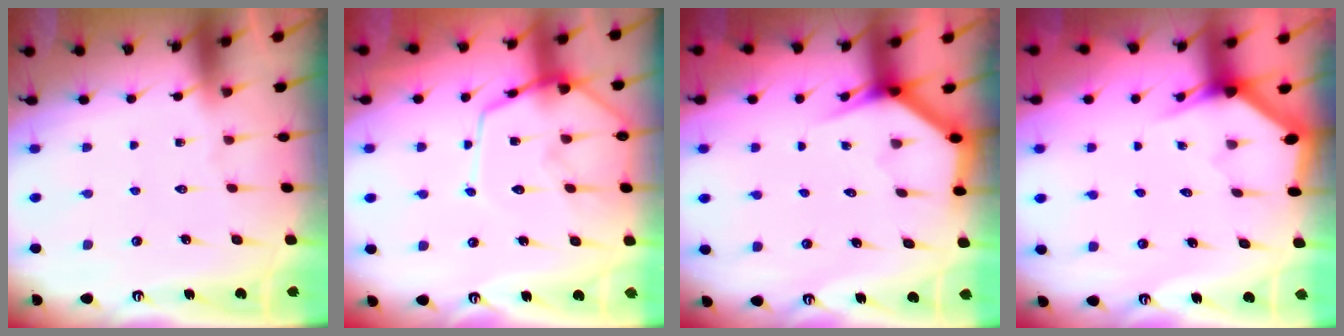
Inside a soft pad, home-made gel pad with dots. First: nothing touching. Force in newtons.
{"total": 11.3, "press": 11.3, "slide": 1.1}
{"total": 3.4, "press": 3.4, "slide": 0.3}
{"total": 3.1, "press": 3.1, "slide": 0.2}